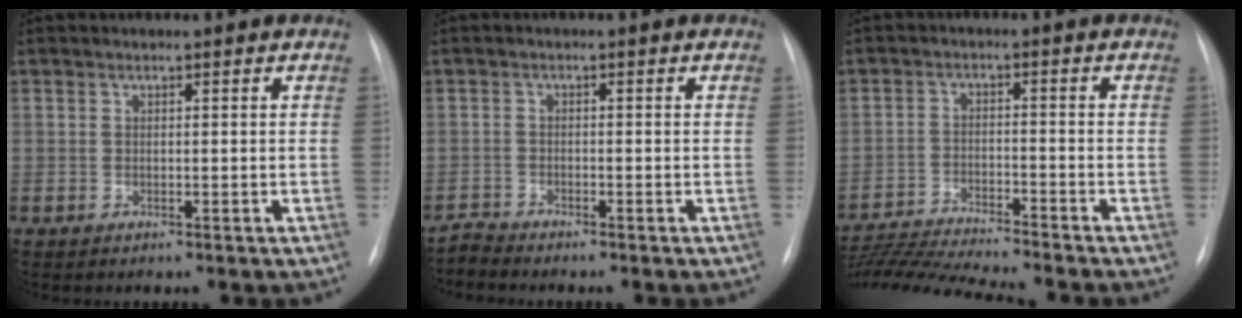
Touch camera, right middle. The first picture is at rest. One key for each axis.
{"total": 2.0, "fx": -1.8, "fy": -0.5, "fz": -0.6, "tx": 0.013, "ty": -0.014, "tz": -0.036}
{"total": 15.3, "fx": -14.1, "fy": -1.1, "fz": 5.9, "tx": -0.101, "ty": -0.020, "tz": -0.235}